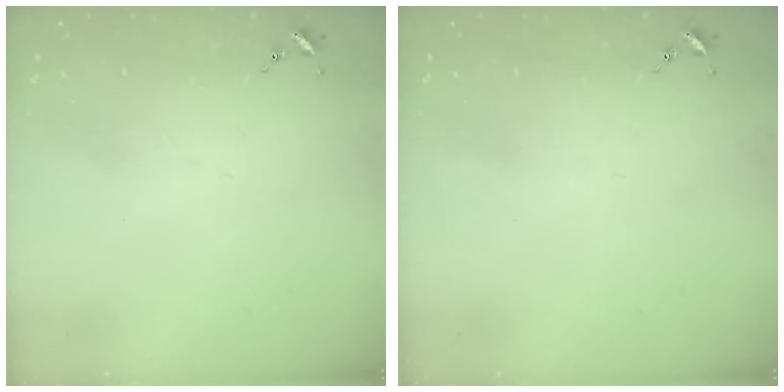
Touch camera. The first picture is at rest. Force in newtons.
{"total": 0.0}